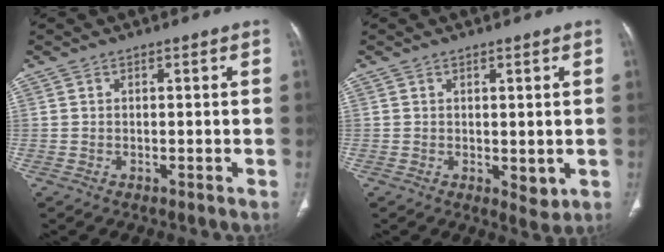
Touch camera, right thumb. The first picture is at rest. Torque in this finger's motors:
{"motor_torque": [1.61, 0.73, 0.58, -1.04, 0.00]}